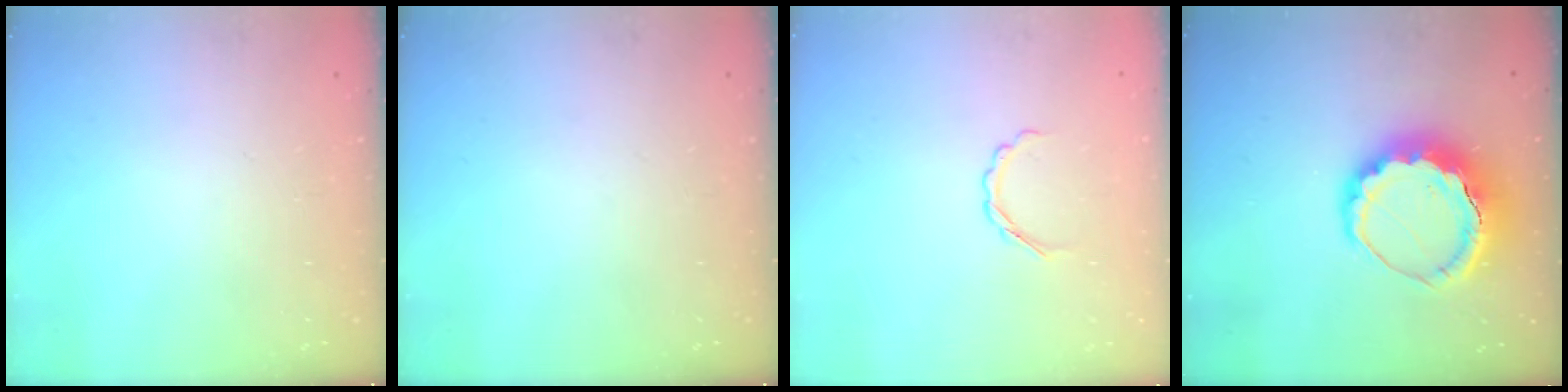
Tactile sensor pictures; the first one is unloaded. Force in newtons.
{"total": 0.0}
{"total": 3.3, "press": 3.2, "slide": 0.8}
{"total": 11.4, "press": 11.2, "slide": 2.1}